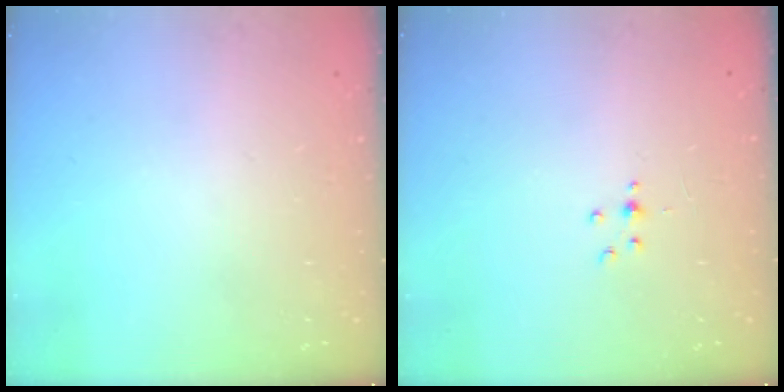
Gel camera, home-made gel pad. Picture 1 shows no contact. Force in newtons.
{"total": 2.0, "press": 1.9, "slide": 0.5}